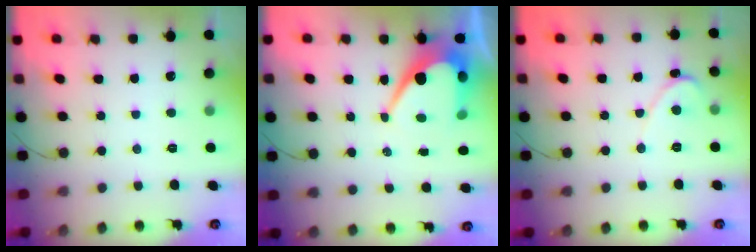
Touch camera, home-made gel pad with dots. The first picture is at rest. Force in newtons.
{"total": 10.7, "press": 10.7, "slide": 0.8}
{"total": 1.7, "press": 1.7, "slide": 0.2}